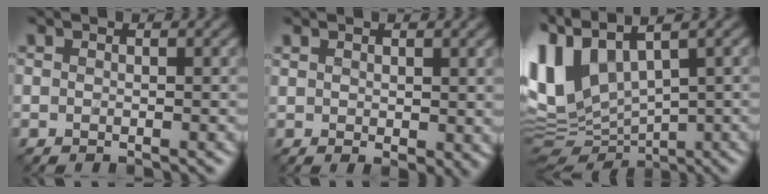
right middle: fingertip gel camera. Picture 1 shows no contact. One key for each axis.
{"total": 1.8, "fx": 0.9, "fy": 0.7, "fz": 1.5, "tx": -0.024, "ty": -0.003, "tz": 0.021}
{"total": 9.3, "fx": 1.5, "fy": 5.1, "fz": 7.7, "tx": -0.180, "ty": 0.000, "tz": 0.032}